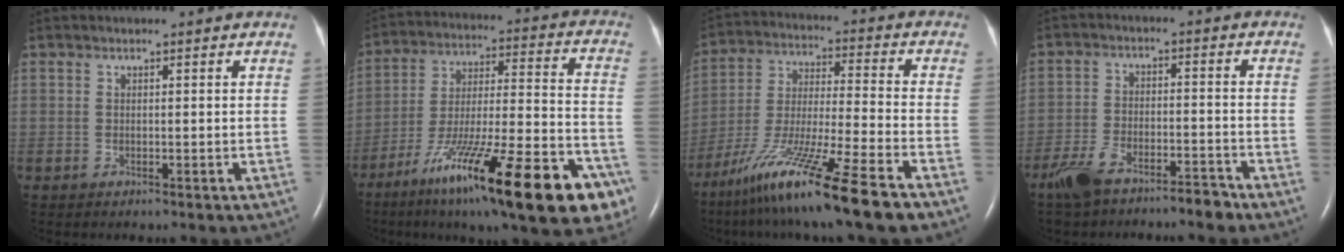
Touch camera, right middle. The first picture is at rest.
{"total": 28.5, "force": [-16.1, 4.8, 23.0], "torque": [-0.293, -0.016, -0.256]}
{"total": 16.5, "force": [-11.4, -0.5, 11.9], "torque": [-0.248, -0.047, -0.211]}
{"total": 7.8, "force": [-6.4, 2.2, 3.9], "torque": [-0.083, -0.001, -0.115]}